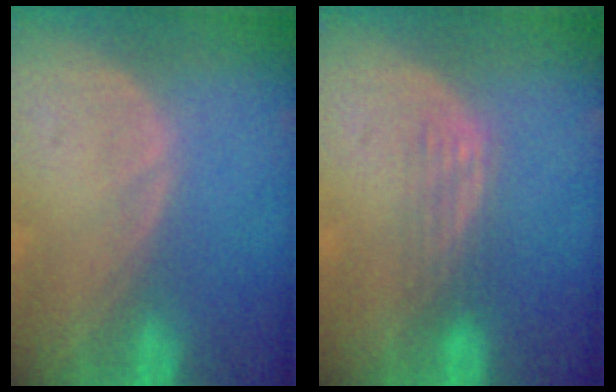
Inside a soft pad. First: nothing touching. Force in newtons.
{"total": 2.8, "press": 2.5, "slide": 1.3}